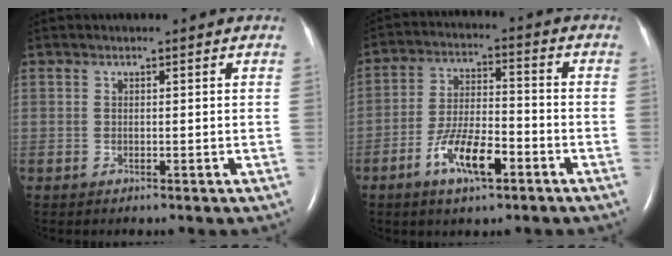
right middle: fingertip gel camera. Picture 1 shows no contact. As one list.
[{"total": 9.2, "force": [-4.7, 2.7, 7.4], "torque": [-0.148, 0.001, -0.085]}]